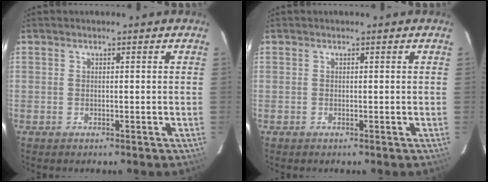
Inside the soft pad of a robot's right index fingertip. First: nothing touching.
{"total": 0.0}